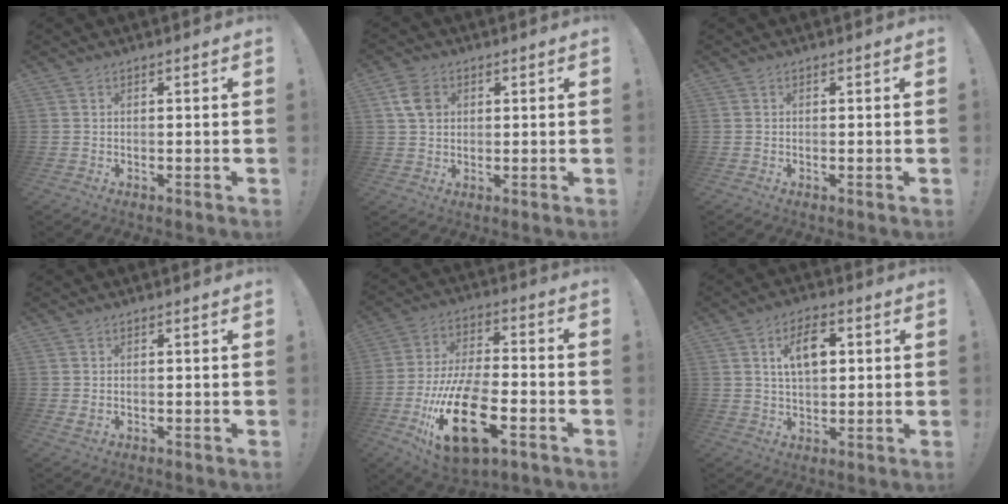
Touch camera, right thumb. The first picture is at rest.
{"total": 6.3, "force": [1.9, 5.0, 3.4], "torque": [-0.047, 0.007, 0.038]}
{"total": 0.0}
{"total": 0.9, "force": [0.4, 0.6, 0.4], "torque": [-0.009, 0.003, 0.008]}
{"total": 23.0, "force": [-9.0, 11.0, 18.1], "torque": [-0.362, 0.044, -0.140]}
{"total": 8.9, "force": [2.6, 5.0, 6.8], "torque": [-0.097, 0.000, 0.042]}